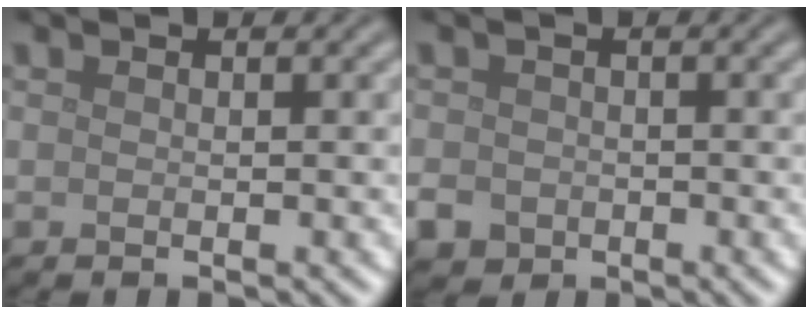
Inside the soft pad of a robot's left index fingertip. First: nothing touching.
{"total": 2.7, "force": [-1.3, 2.2, 0.8], "torque": [-0.016, -0.007, -0.028]}